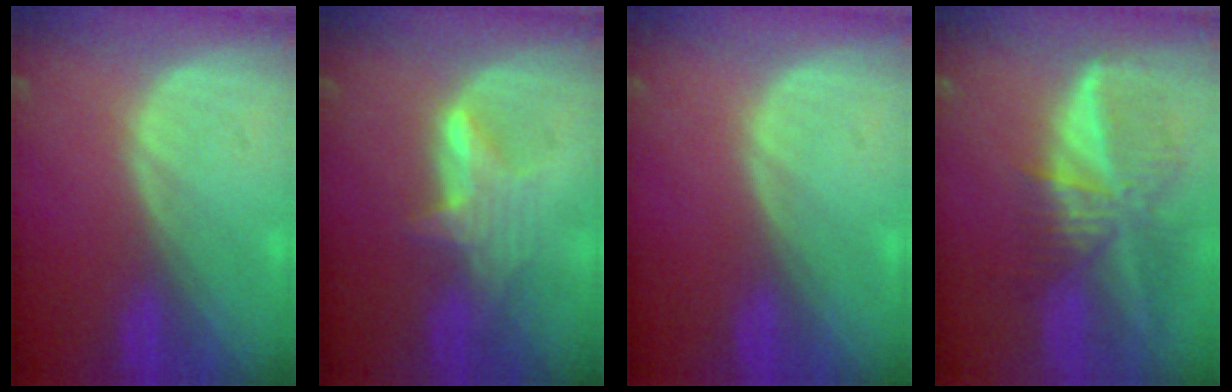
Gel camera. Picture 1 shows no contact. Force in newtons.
{"total": 4.3, "press": 4.3, "slide": 0.4}
{"total": 0.0}
{"total": 9.2, "press": 7.9, "slide": 4.7}